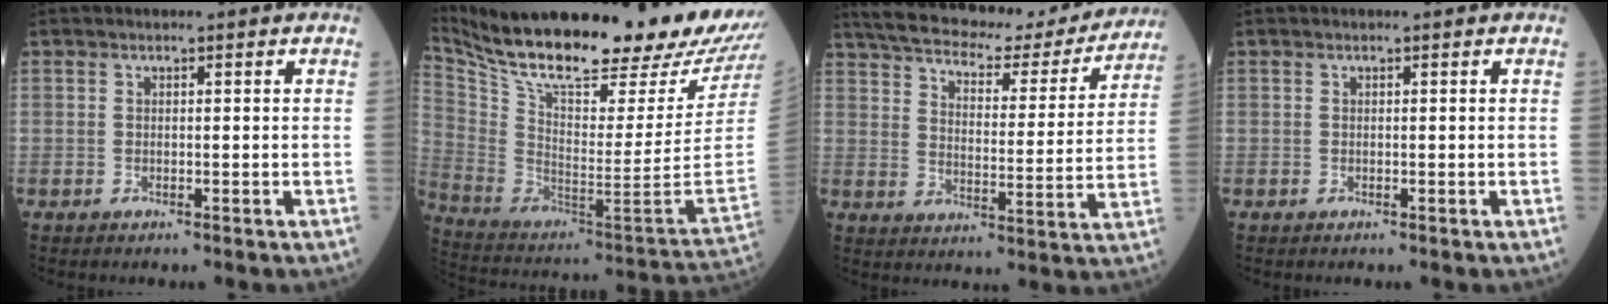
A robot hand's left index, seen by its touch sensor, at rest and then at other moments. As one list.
[{"total": 33.1, "force": [27.2, 4.5, 18.3], "torque": [-0.334, -0.078, 0.397]}, {"total": 24.2, "force": [21.3, 6.4, 9.5], "torque": [-0.162, -0.003, 0.279]}, {"total": 0.0}]